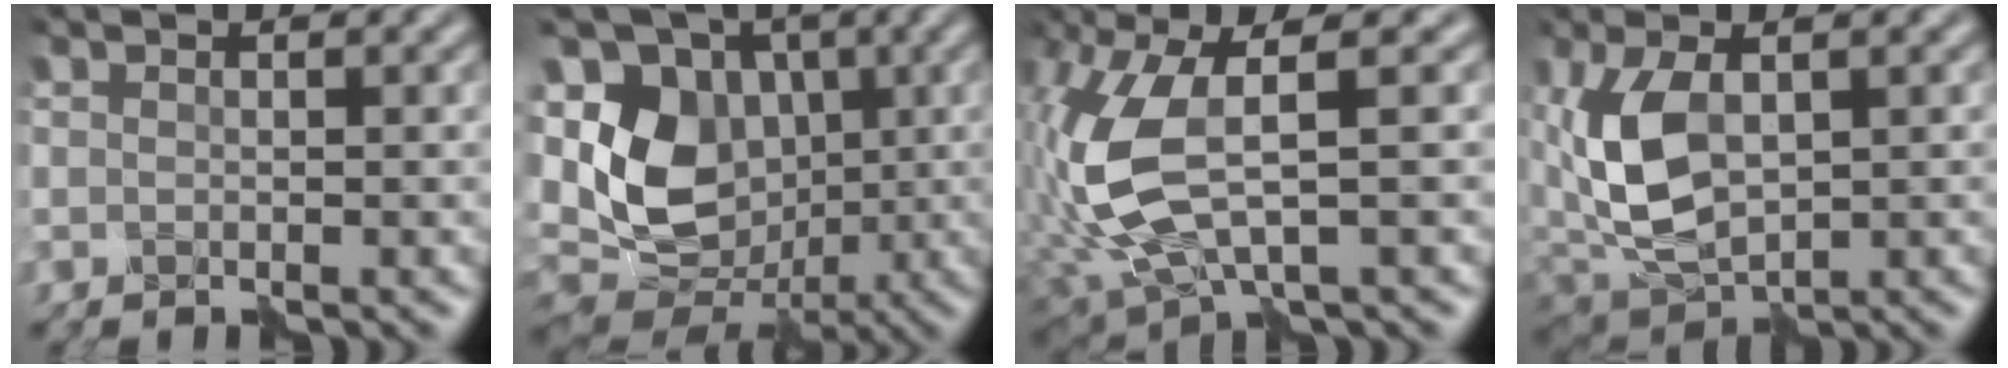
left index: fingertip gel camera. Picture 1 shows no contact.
{"total": 9.6, "force": [0.8, 7.6, 5.8], "torque": [-0.110, -0.007, 0.003]}
{"total": 9.4, "force": [1.3, 3.8, 8.5], "torque": [-0.218, -0.007, 0.030]}
{"total": 7.1, "force": [0.8, 4.2, 5.7], "torque": [-0.128, 0.001, 0.017]}